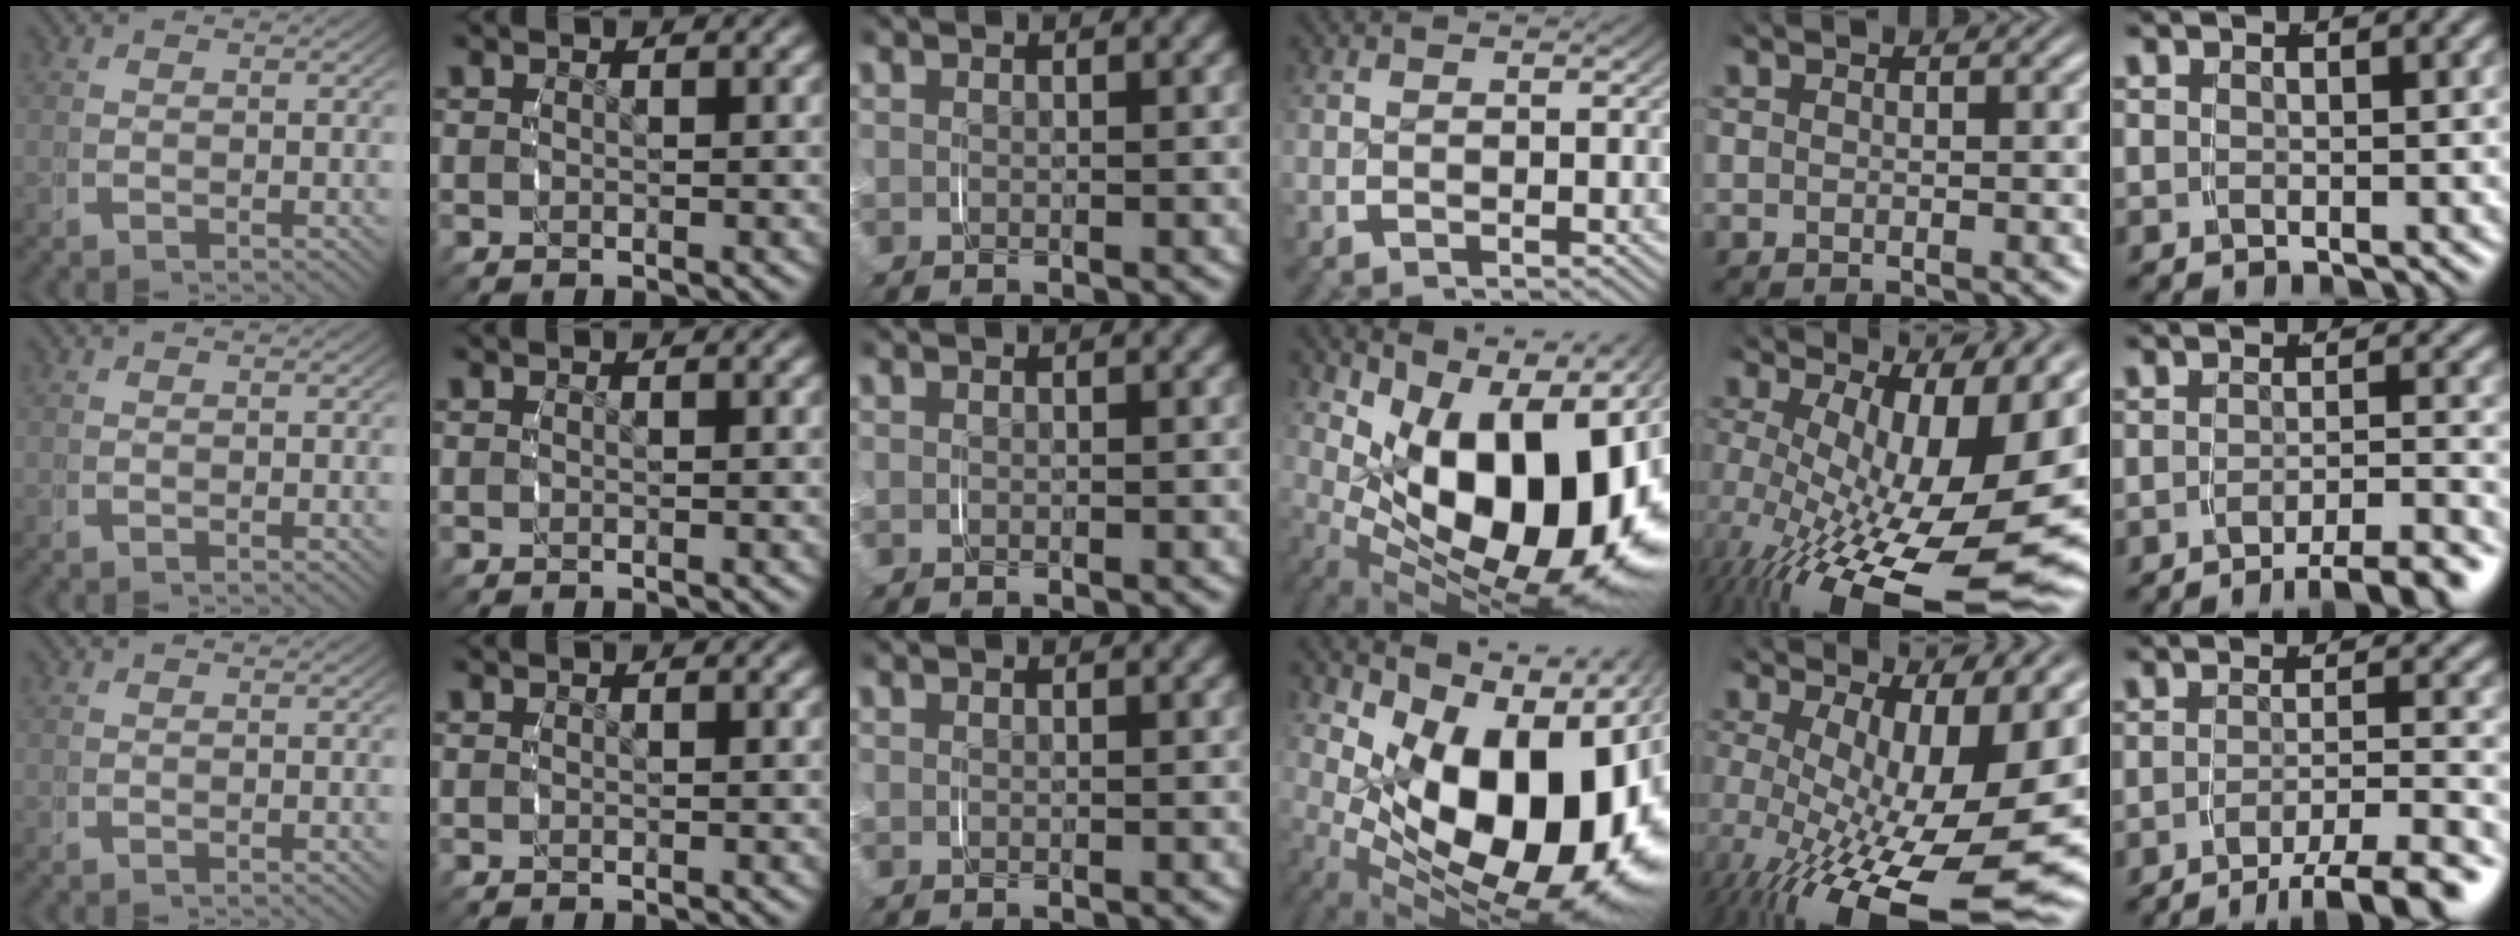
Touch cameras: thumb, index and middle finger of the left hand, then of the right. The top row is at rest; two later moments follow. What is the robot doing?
{"motion": "grasp_and_lifting", "object": "plastic wrap"}